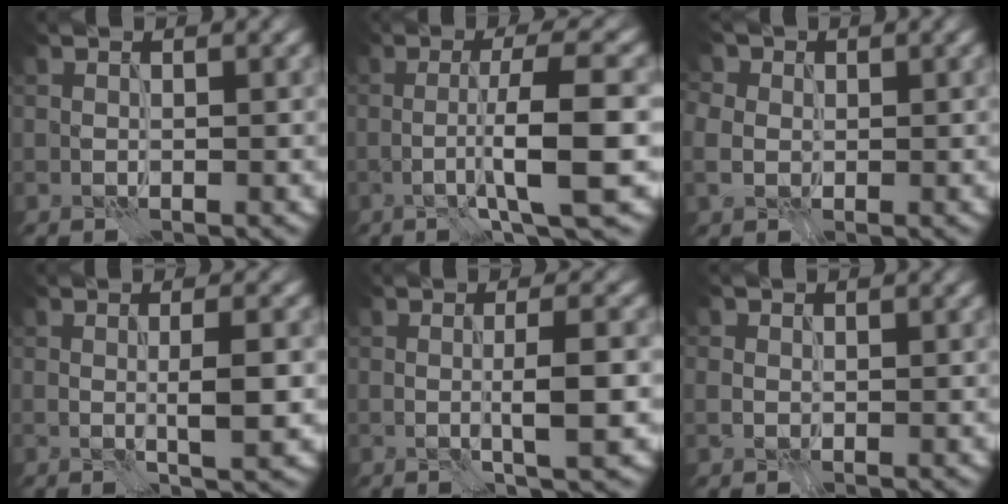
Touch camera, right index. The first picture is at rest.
{"total": 7.3, "force": [-1.2, 1.3, 7.0], "torque": [-0.103, 0.004, -0.019]}
{"total": 3.5, "force": [1.2, 3.0, 1.3], "torque": [-0.034, 0.012, 0.008]}
{"total": 3.1, "force": [-0.2, 0.6, 3.0], "torque": [-0.044, 0.001, -0.004]}
{"total": 3.7, "force": [-0.5, 0.6, 3.6], "torque": [-0.052, 0.002, -0.008]}
{"total": 0.8, "force": [0.2, 0.8, 0.1], "torque": [-0.001, -0.001, 0.006]}